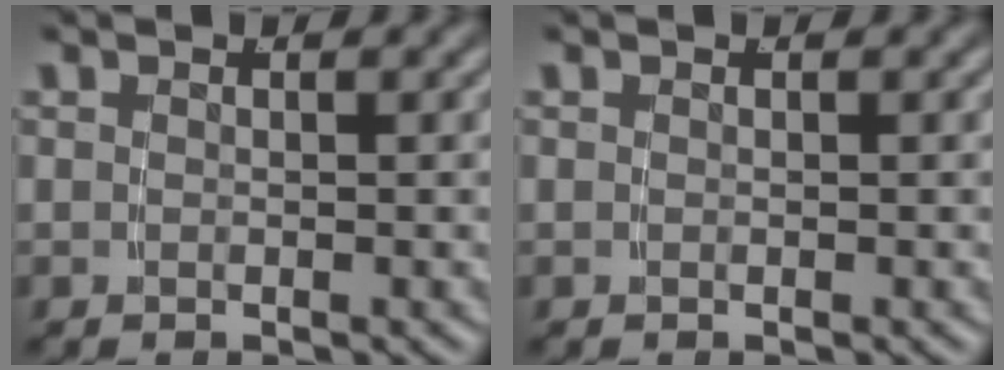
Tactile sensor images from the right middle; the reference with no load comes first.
{"total": 0.0}